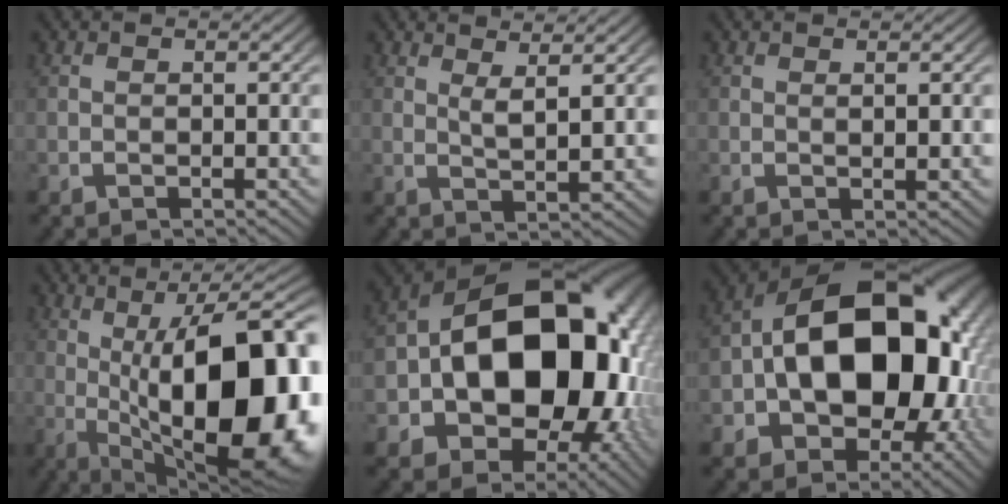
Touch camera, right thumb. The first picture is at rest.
{"total": 3.2, "force": [2.2, 0.6, 2.2], "torque": [-0.039, -0.004, 0.042]}
{"total": 0.8, "force": [0.5, 0.2, 0.6], "torque": [-0.010, -0.002, 0.012]}
{"total": 22.9, "force": [-2.6, 12.6, 19.0], "torque": [-0.290, -0.055, 0.000]}
{"total": 25.4, "force": [-1.6, 17.3, 18.6], "torque": [-0.323, -0.086, 0.007]}
{"total": 21.6, "force": [-0.8, 14.5, 16.0], "torque": [-0.281, -0.071, 0.021]}